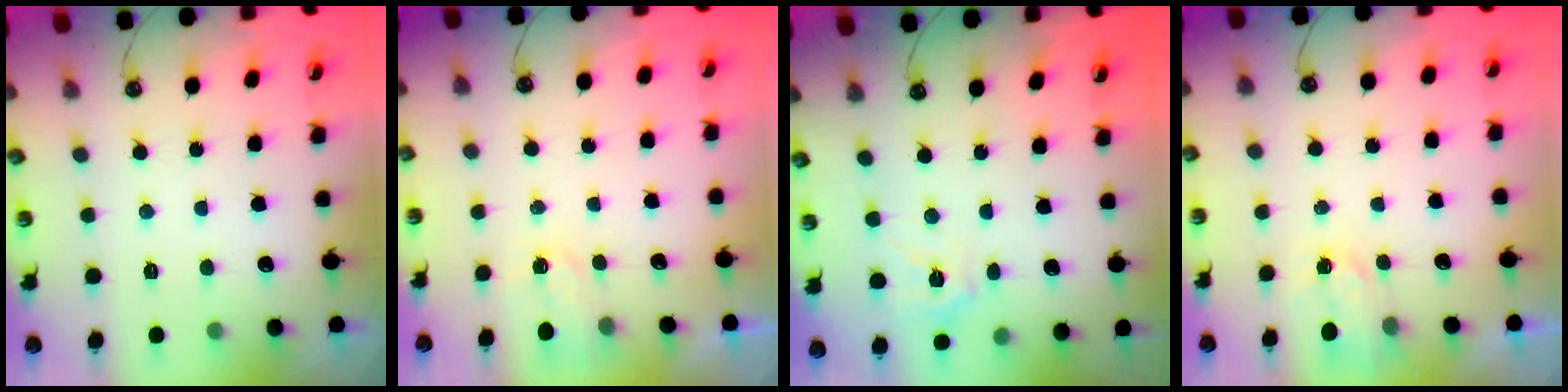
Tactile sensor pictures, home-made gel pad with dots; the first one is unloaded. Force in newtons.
{"total": 2.0, "press": 2.0, "slide": 0.4}
{"total": 9.7, "press": 9.6, "slide": 1.3}
{"total": 2.2, "press": 2.2, "slide": 0.2}